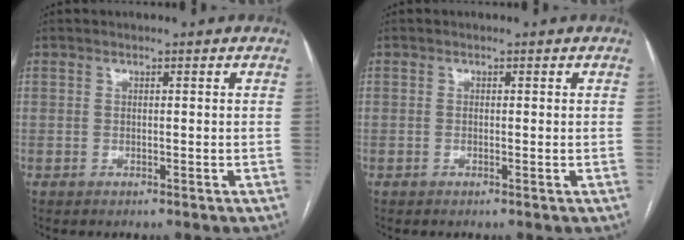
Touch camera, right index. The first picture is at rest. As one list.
[{"total": 0.0}]